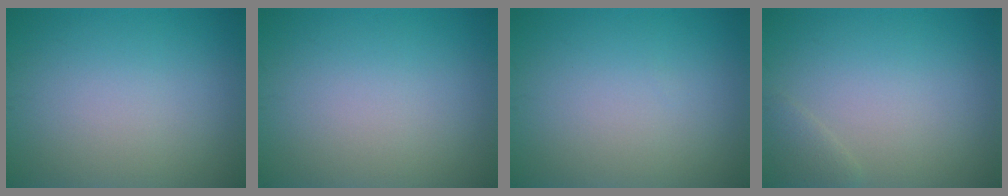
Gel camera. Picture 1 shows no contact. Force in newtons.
{"total": 0.0}
{"total": 0.0}
{"total": 1.1, "press": 1.1, "slide": 0.0}